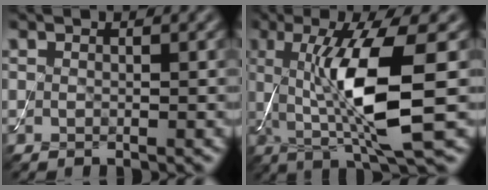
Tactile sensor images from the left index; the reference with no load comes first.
{"total": 9.6, "force": [0.3, 2.0, 9.3], "torque": [-0.160, -0.011, 0.016]}